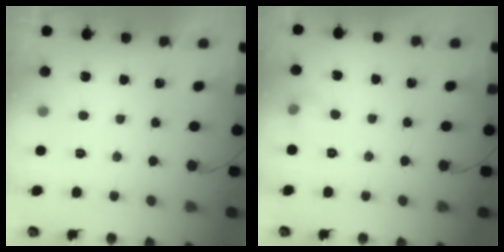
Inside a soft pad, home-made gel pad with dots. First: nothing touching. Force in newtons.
{"total": 4.6, "press": 4.3, "slide": 1.7}